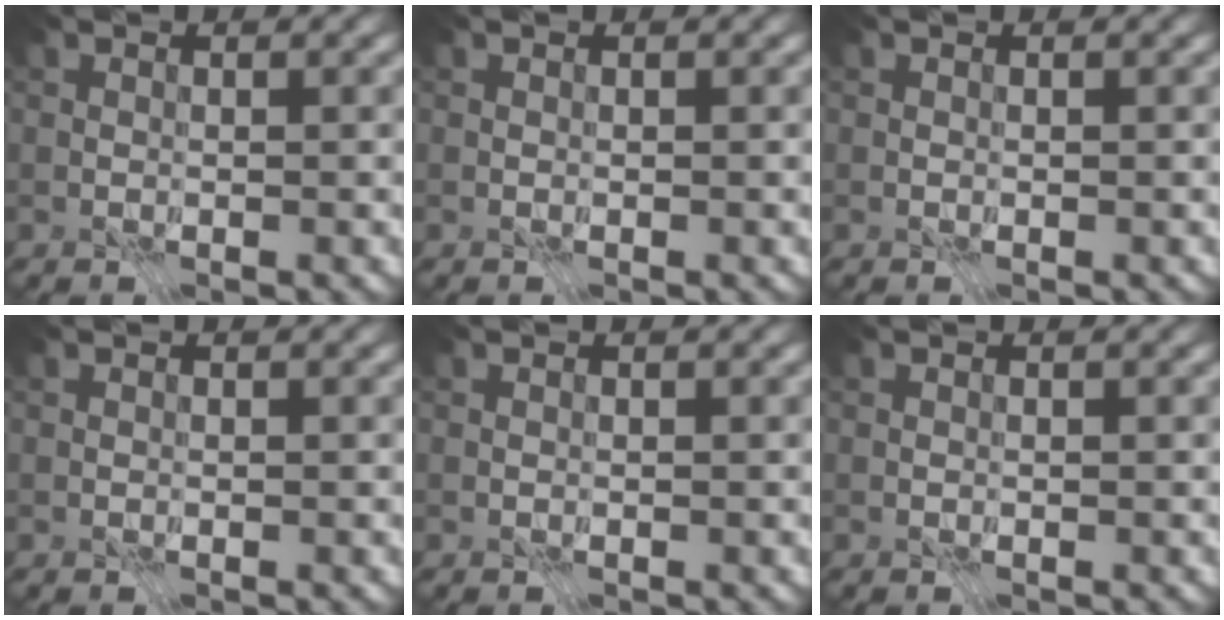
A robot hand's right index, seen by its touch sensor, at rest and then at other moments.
{"total": 0.0}
{"total": 0.0}
{"total": 0.0}
{"total": 0.0}
{"total": 0.0}